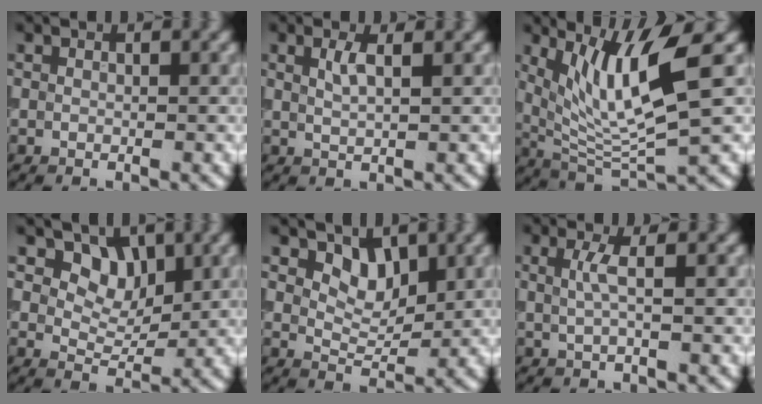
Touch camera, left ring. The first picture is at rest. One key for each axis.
{"total": 1.7, "fx": 0.9, "fy": 0.5, "fz": 1.4, "tx": -0.028, "ty": 0.001, "tz": 0.015}
{"total": 8.0, "fx": 2.9, "fy": 1.8, "fz": 7.2, "tx": -0.136, "ty": -0.016, "tz": 0.060}
{"total": 4.0, "fx": 2.2, "fy": 2.7, "fz": 1.9, "tx": -0.034, "ty": -0.022, "tz": 0.045}
{"total": 2.8, "fx": 1.8, "fy": 1.6, "fz": 1.5, "tx": -0.028, "ty": -0.015, "tz": 0.029}
{"total": 1.8, "fx": 0.3, "fy": 0.4, "fz": 1.7, "tx": -0.033, "ty": -0.001, "tz": 0.002}